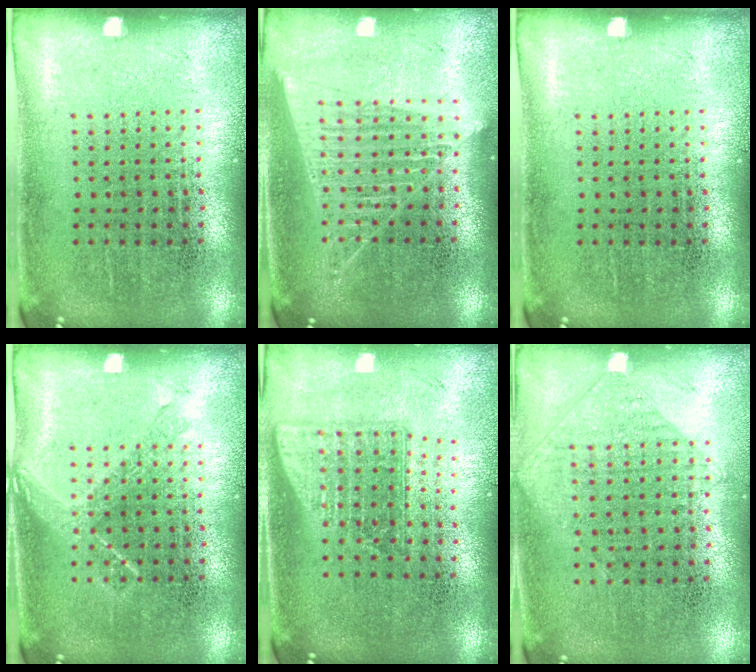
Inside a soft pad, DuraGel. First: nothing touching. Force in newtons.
{"total": 1.5, "press": 1.4, "slide": 0.5}
{"total": 0.0}
{"total": 1.0, "press": 0.9, "slide": 0.3}
{"total": 1.5, "press": 1.2, "slide": 0.9}
{"total": 0.9, "press": 0.8, "slide": 0.3}